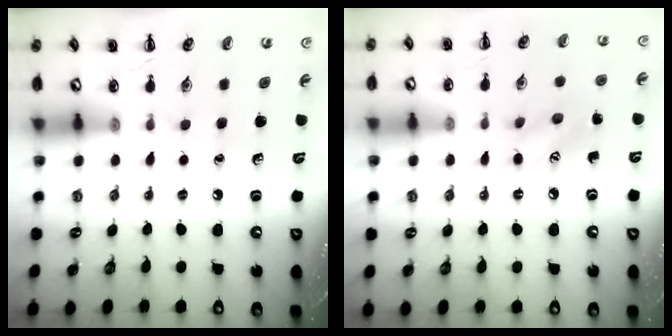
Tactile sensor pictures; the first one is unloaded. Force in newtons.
{"total": 5.6, "press": 5.5, "slide": 1.1}